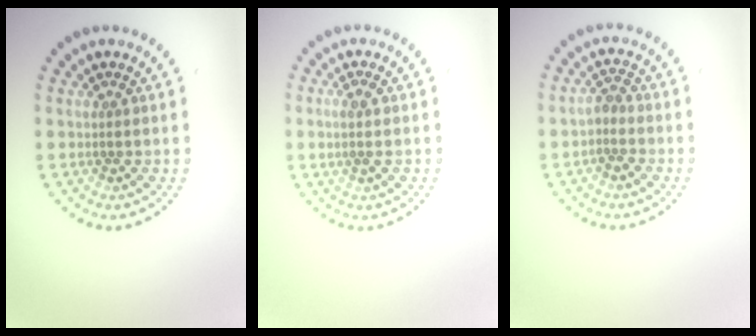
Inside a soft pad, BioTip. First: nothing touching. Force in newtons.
{"total": 1.5, "press": 1.3, "slide": 0.8}
{"total": 1.6, "press": 1.4, "slide": 0.9}